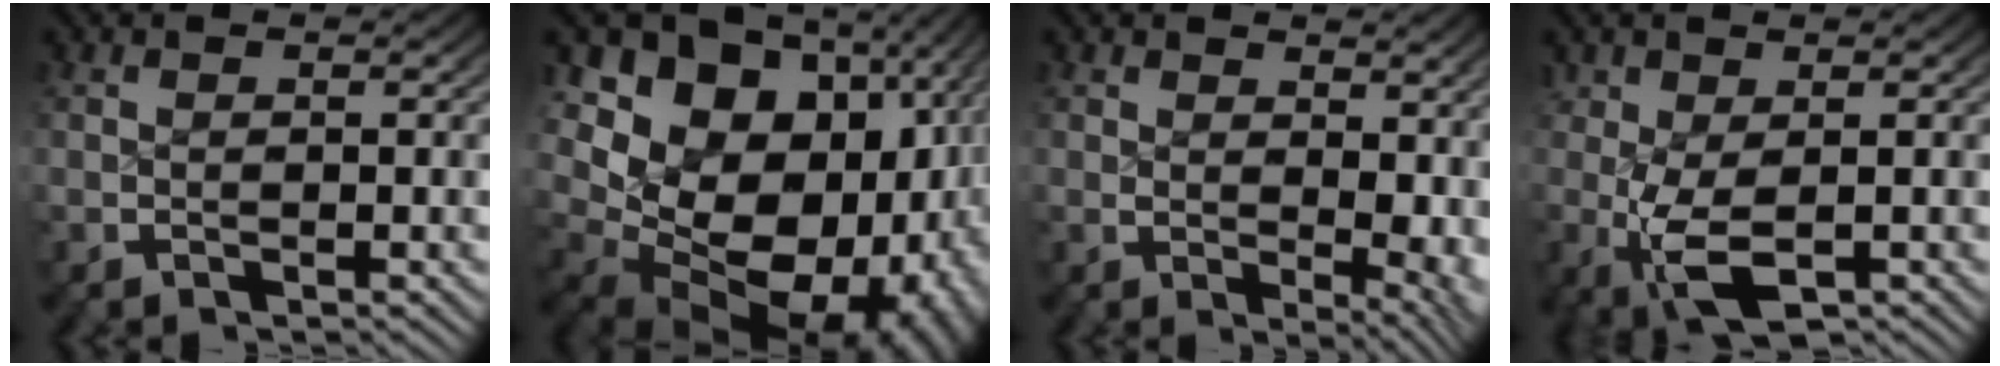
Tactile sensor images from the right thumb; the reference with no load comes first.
{"total": 23.0, "force": [-1.4, 16.4, 16.0], "torque": [-0.295, -0.063, 0.001]}
{"total": 3.9, "force": [0.8, 2.0, 3.3], "torque": [-0.033, -0.021, 0.022]}
{"total": 5.5, "force": [-1.5, 3.2, 4.2], "torque": [-0.100, -0.037, 0.001]}